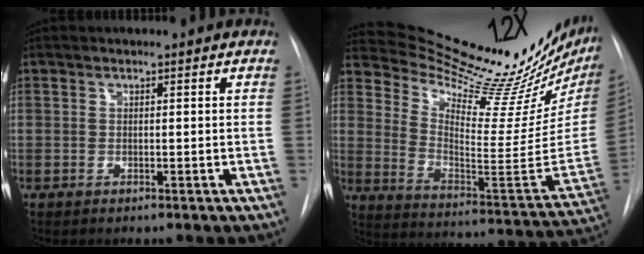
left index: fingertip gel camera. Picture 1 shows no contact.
{"total": 29.1, "force": [26.2, 4.0, 12.2], "torque": [-0.185, -0.122, 0.346]}